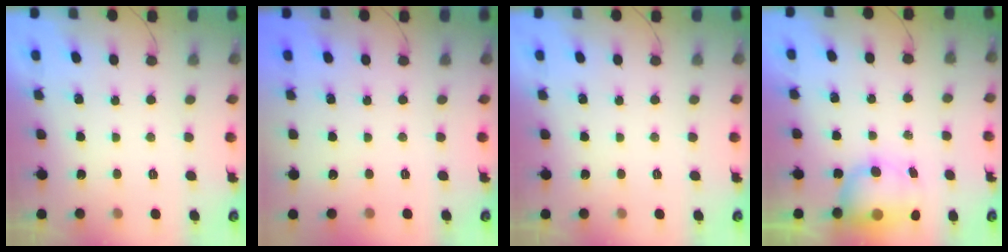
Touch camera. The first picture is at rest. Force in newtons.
{"total": 0.0}
{"total": 0.0}
{"total": 7.5, "press": 7.4, "slide": 1.6}